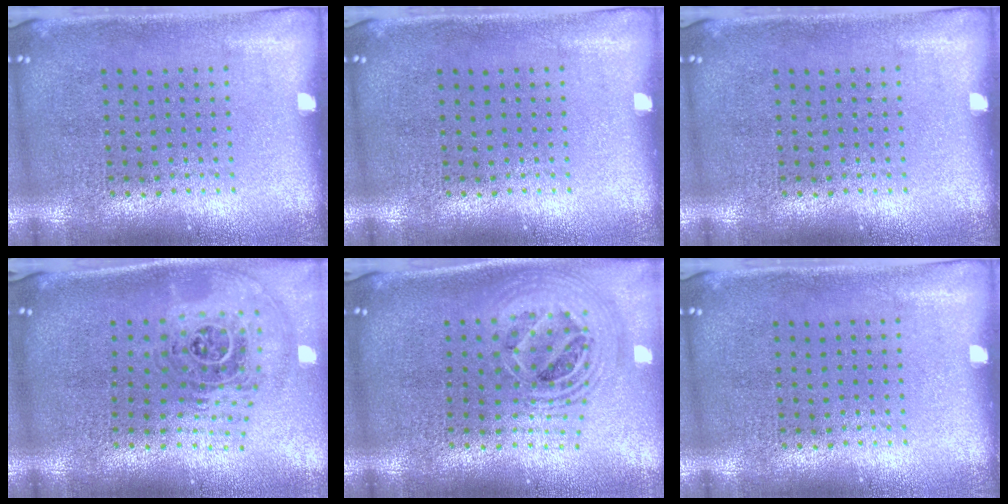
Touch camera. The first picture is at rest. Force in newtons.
{"total": 0.0}
{"total": 0.0}
{"total": 1.9, "press": 1.5, "slide": 1.2}
{"total": 2.3, "press": 1.8, "slide": 1.5}
{"total": 0.0}